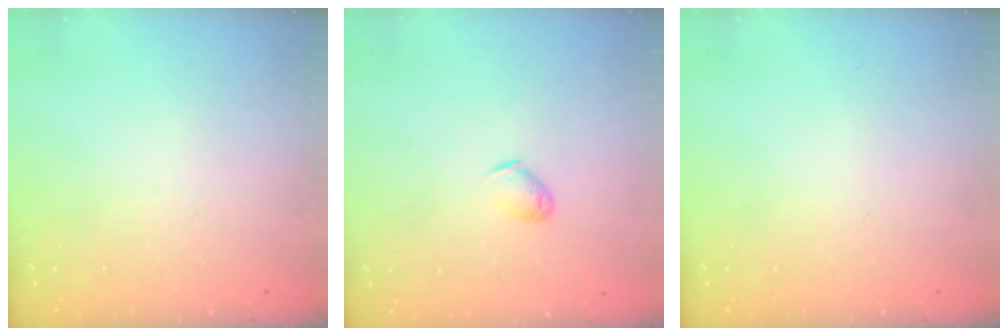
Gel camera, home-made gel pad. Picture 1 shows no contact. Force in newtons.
{"total": 3.7, "press": 3.7, "slide": 0.6}
{"total": 0.0}